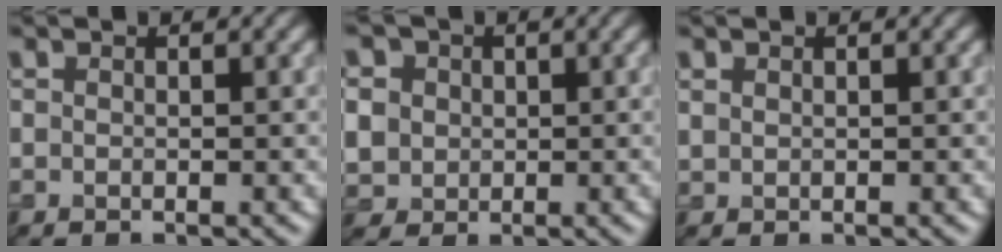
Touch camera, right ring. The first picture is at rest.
{"total": 7.6, "force": [1.9, 6.6, 3.2], "torque": [-0.084, 0.022, 0.017]}
{"total": 0.6, "force": [0.4, 0.4, 0.2], "torque": [-0.004, -0.002, 0.014]}